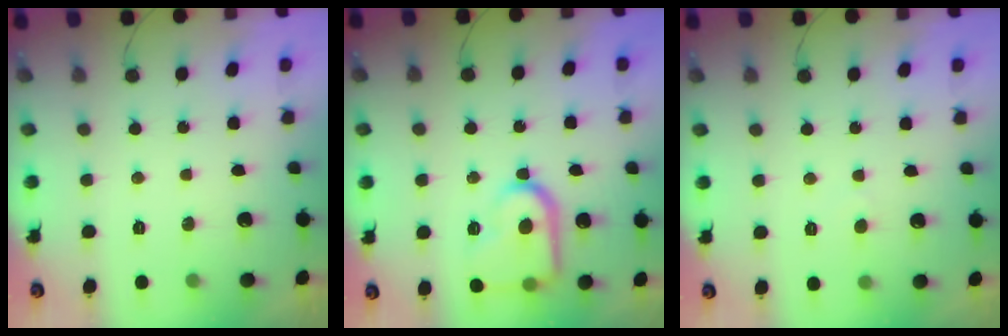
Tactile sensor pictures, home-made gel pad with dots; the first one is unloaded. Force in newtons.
{"total": 16.1, "press": 16.0, "slide": 1.4}
{"total": 2.0, "press": 2.0, "slide": 0.2}